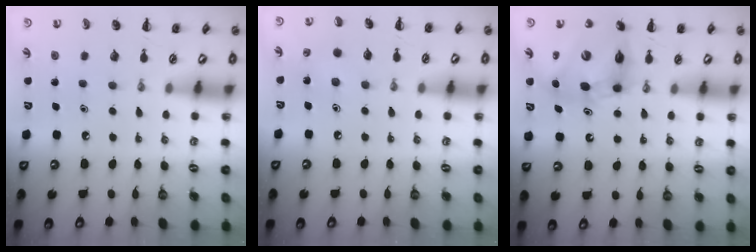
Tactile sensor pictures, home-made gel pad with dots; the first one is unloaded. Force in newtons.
{"total": 5.5, "press": 5.2, "slide": 1.6}
{"total": 11.2, "press": 10.7, "slide": 3.4}